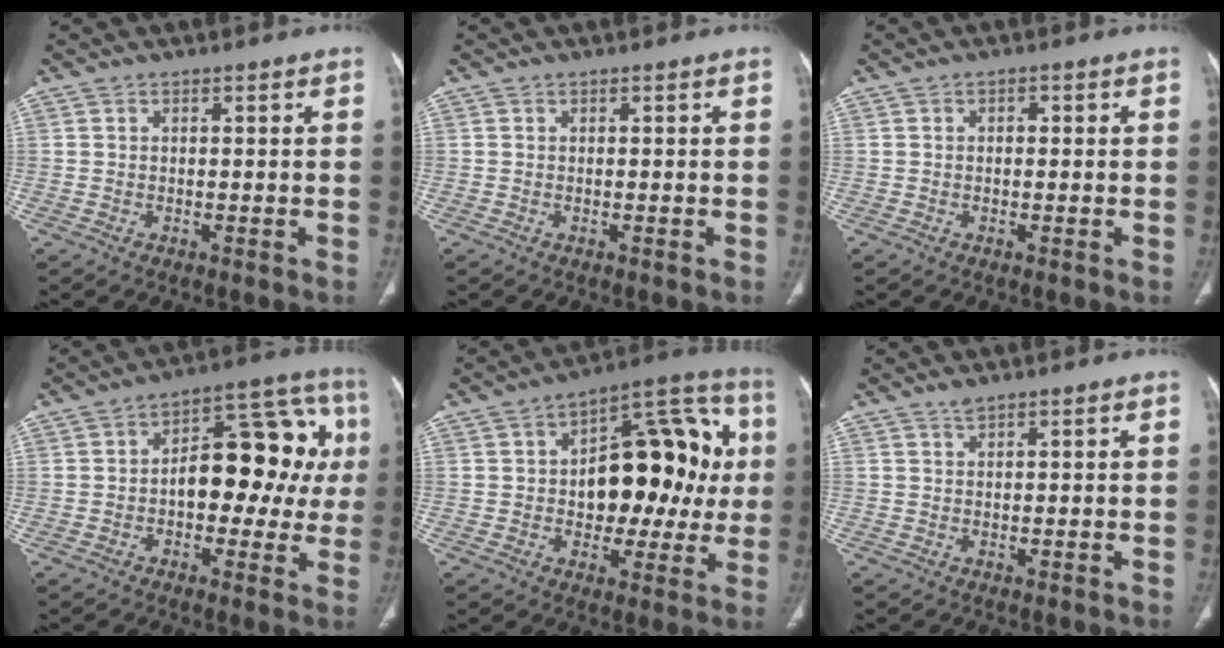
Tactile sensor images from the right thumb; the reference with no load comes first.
{"total": 0.0}
{"total": 0.9, "force": [0.1, 0.7, 0.6], "torque": [0.000, 0.003, -0.004]}
{"total": 17.8, "force": [0.5, 9.9, 14.8], "torque": [-0.149, 0.047, 0.003]}
{"total": 22.0, "force": [1.4, 12.7, 17.9], "torque": [-0.186, 0.032, 0.019]}
{"total": 0.9, "force": [0.8, 0.1, 0.4], "torque": [-0.004, -0.002, 0.016]}